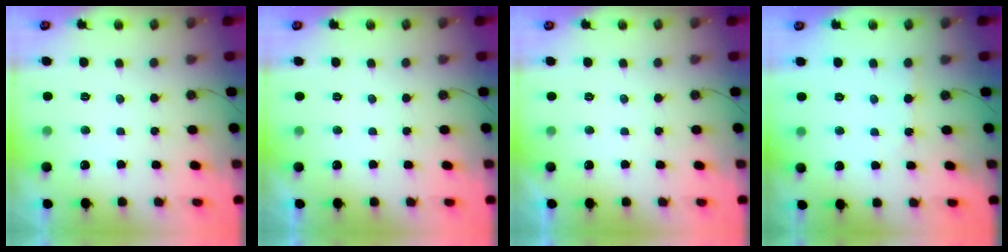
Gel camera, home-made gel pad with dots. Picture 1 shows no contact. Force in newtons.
{"total": 0.0}
{"total": 0.0}
{"total": 1.8, "press": 1.8, "slide": 0.3}